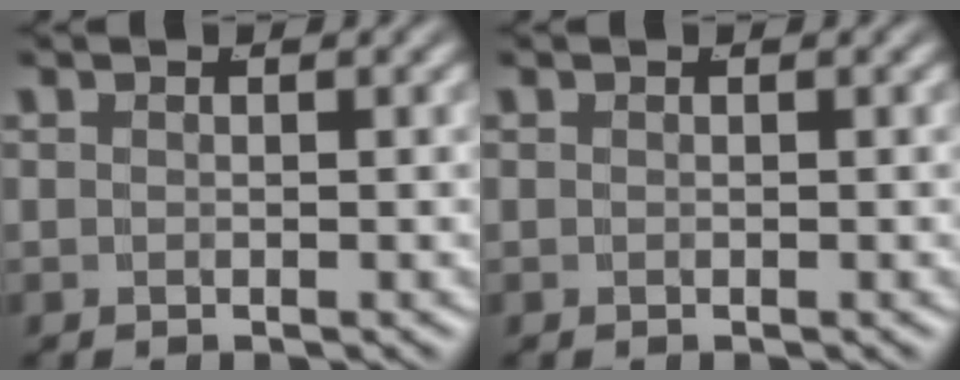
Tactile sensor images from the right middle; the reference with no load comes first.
{"total": 0.0}